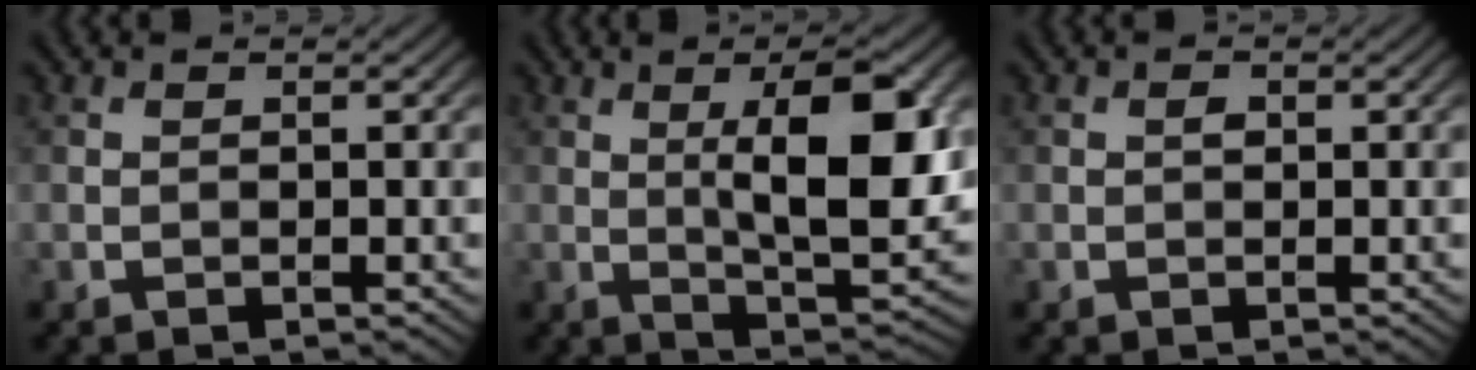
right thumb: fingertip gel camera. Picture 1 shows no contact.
{"total": 12.2, "force": [2.3, 3.9, 11.3], "torque": [-0.168, -0.007, 0.033]}
{"total": 0.8, "force": [0.1, 0.6, 0.6], "torque": [-0.009, 0.000, -0.001]}